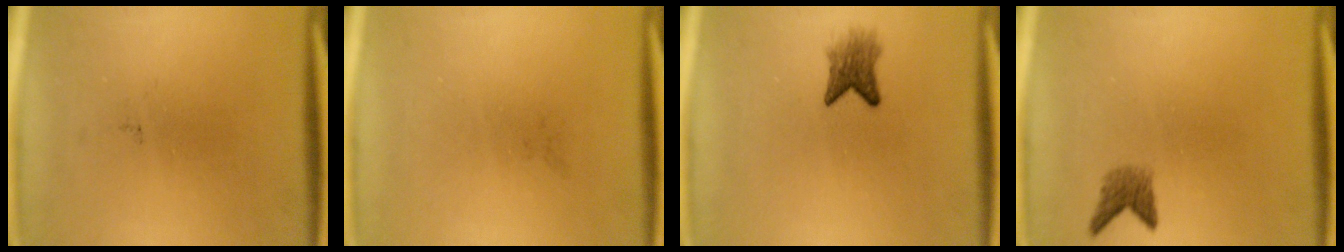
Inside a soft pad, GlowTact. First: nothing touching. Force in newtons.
{"total": 0.0}
{"total": 3.3}
{"total": 2.0}